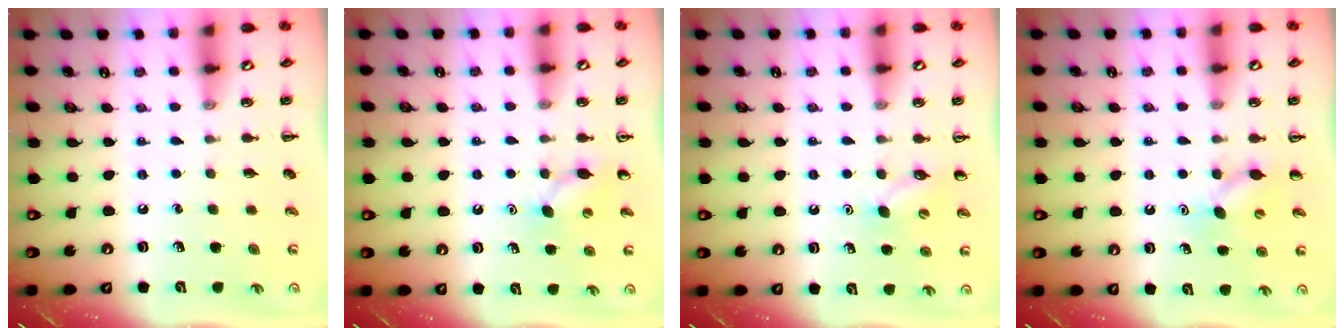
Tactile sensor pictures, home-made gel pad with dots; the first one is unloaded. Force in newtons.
{"total": 5.5, "press": 5.3, "slide": 1.6}
{"total": 6.1, "press": 5.8, "slide": 1.8}
{"total": 6.3, "press": 6.1, "slide": 1.6}